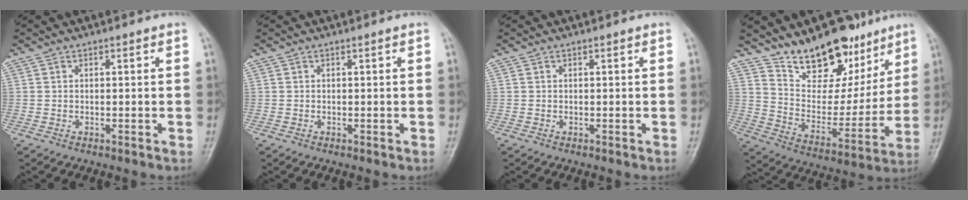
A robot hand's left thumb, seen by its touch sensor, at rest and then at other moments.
{"total": 0.0}
{"total": 0.0}
{"total": 18.1, "force": [13.3, 8.9, 8.5], "torque": [-0.071, -0.082, 0.224]}